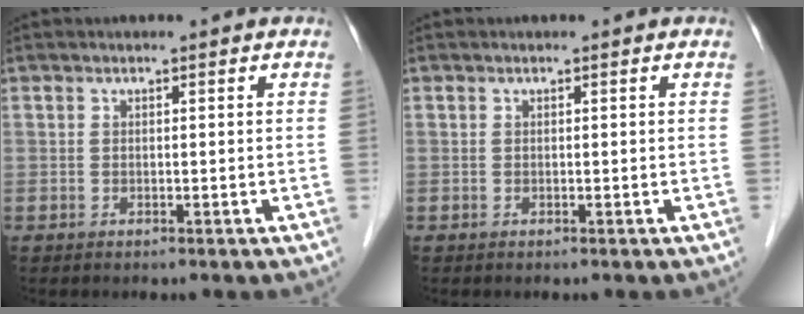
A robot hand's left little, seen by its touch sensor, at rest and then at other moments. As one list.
[{"total": 0.0}]